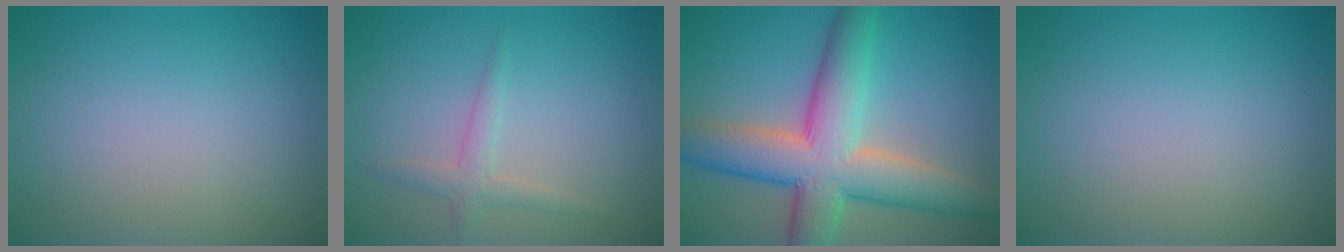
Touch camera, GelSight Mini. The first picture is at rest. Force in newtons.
{"total": 1.8, "press": 1.8, "slide": 0.0}
{"total": 9.7, "press": 9.7, "slide": 0.4}
{"total": 0.0}